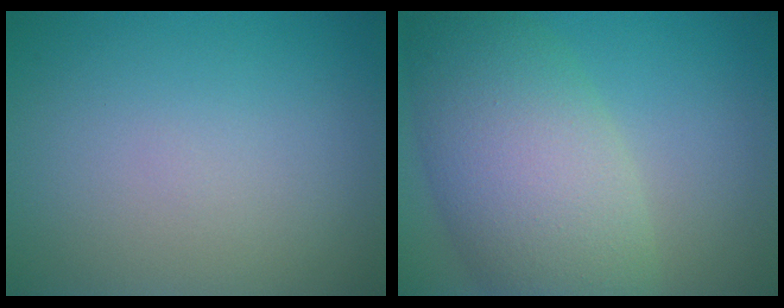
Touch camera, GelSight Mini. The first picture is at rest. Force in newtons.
{"total": 9.3, "press": 9.3, "slide": 0.1}